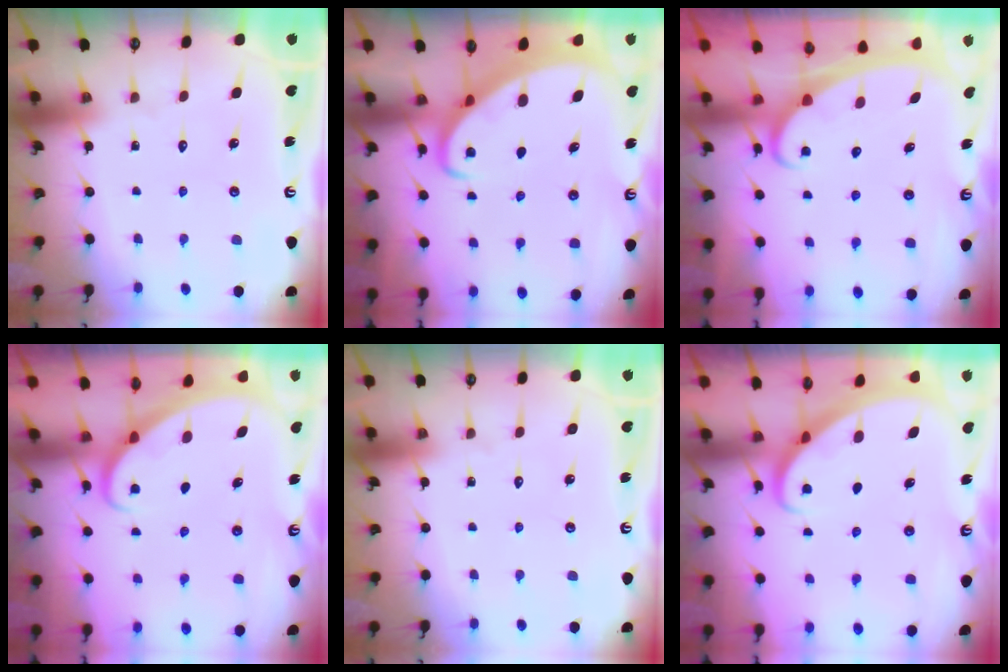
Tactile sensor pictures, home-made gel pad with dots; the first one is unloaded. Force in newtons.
{"total": 2.9, "press": 2.9, "slide": 0.3}
{"total": 2.3, "press": 2.3, "slide": 0.3}
{"total": 2.2, "press": 2.2, "slide": 0.2}
{"total": 0.0}
{"total": 2.7, "press": 2.7, "slide": 0.2}